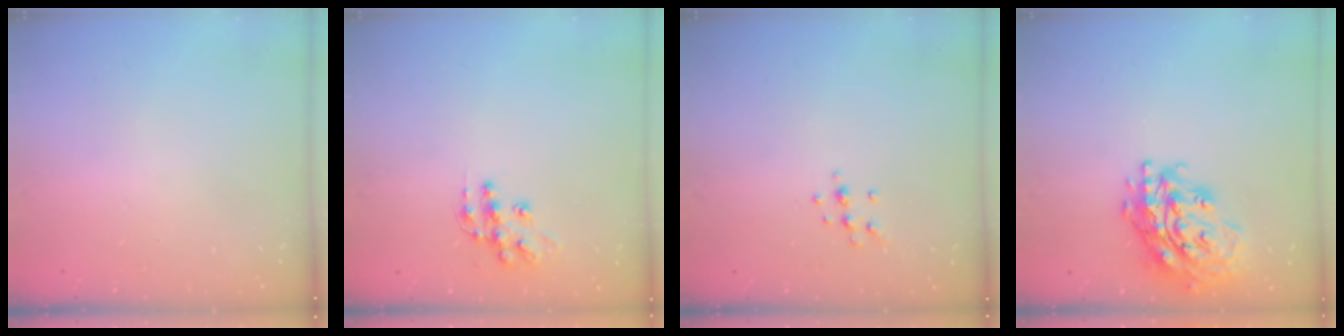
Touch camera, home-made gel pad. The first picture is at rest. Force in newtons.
{"total": 10.6, "press": 10.6, "slide": 0.6}
{"total": 6.9, "press": 6.8, "slide": 1.2}
{"total": 21.0, "press": 20.9, "slide": 2.7}